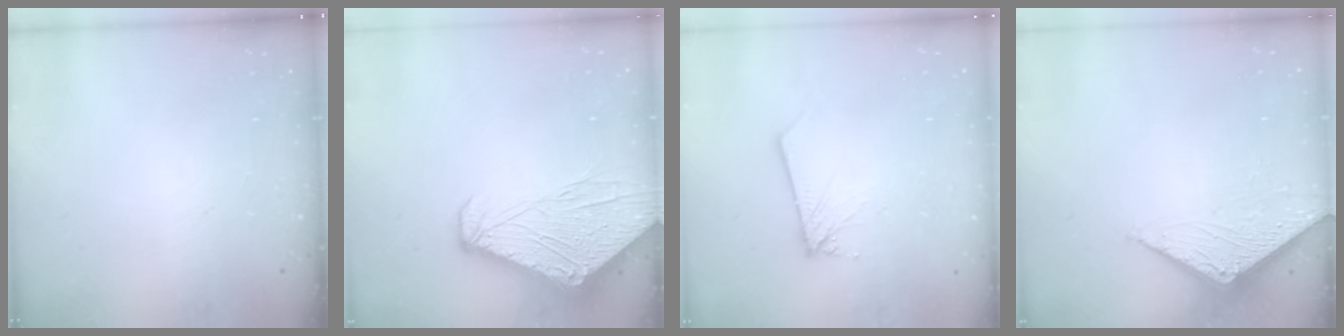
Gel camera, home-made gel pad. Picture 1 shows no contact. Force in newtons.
{"total": 9.6, "press": 9.6, "slide": 1.1}
{"total": 2.7, "press": 2.7, "slide": 0.2}
{"total": 2.8, "press": 2.8, "slide": 0.3}